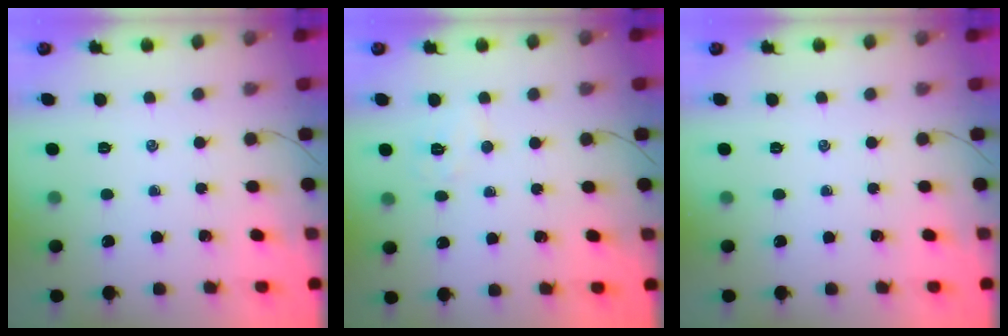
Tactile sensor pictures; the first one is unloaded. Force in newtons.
{"total": 4.5, "press": 4.4, "slide": 1.0}
{"total": 0.0}